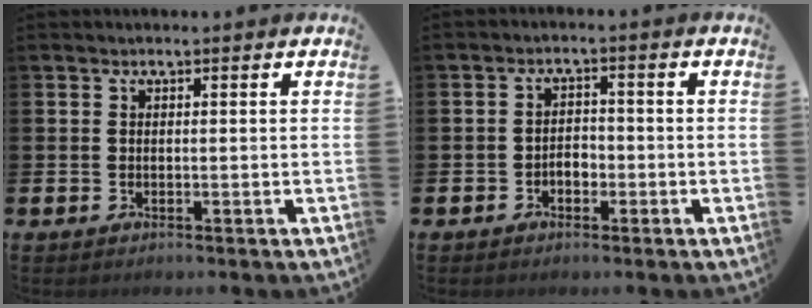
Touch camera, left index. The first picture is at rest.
{"total": 2.1, "force": [-1.1, 1.4, 1.0], "torque": [-0.019, 0.004, -0.026]}